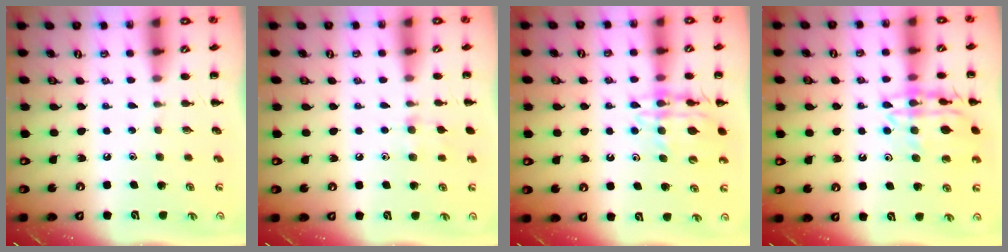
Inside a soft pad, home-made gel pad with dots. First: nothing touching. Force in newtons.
{"total": 7.0, "press": 6.7, "slide": 2.1}
{"total": 13.1, "press": 12.9, "slide": 2.7}
{"total": 15.6, "press": 15.5, "slide": 1.5}